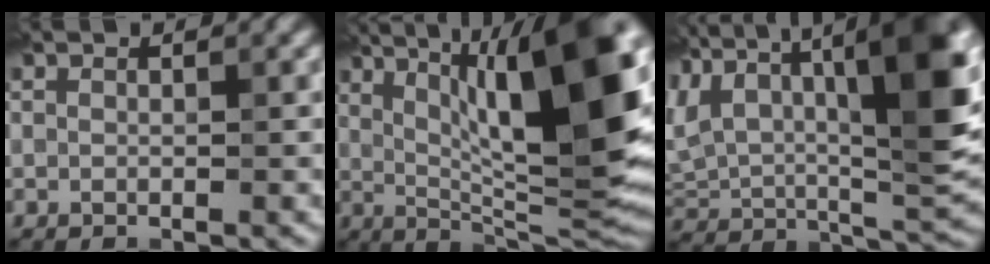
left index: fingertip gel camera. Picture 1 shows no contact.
{"total": 15.0, "force": [4.3, 3.6, 13.9], "torque": [-0.194, 0.009, 0.073]}
{"total": 13.7, "force": [4.3, 6.8, 11.1], "torque": [-0.205, 0.016, 0.074]}